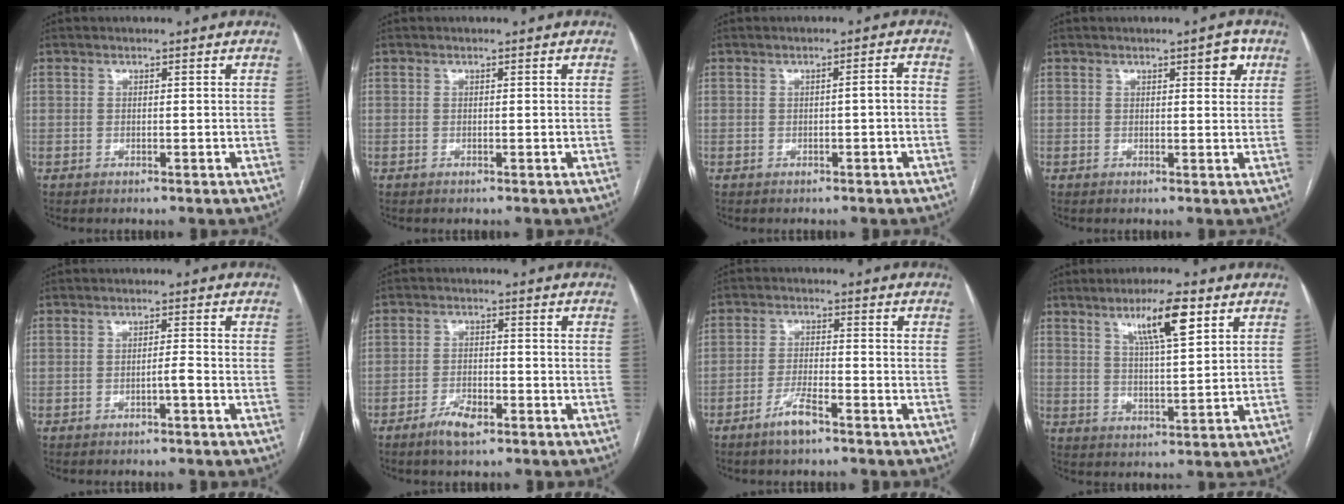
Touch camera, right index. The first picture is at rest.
{"total": 0.0}
{"total": 1.7, "force": [-0.4, 0.2, 1.6], "torque": [-0.022, 0.004, -0.004]}
{"total": 3.0, "force": [1.5, 0.9, 2.4], "torque": [-0.029, 0.000, 0.018]}
{"total": 1.4, "force": [-0.8, -0.2, 1.1], "torque": [-0.019, 0.001, -0.013]}
{"total": 4.1, "force": [-2.7, 1.3, 2.8], "torque": [-0.058, 0.000, -0.047]}
{"total": 4.4, "force": [-3.2, 0.7, 3.0], "torque": [-0.063, -0.003, -0.058]}
{"total": 8.6, "force": [4.7, 0.9, 7.2], "torque": [-0.128, 0.003, 0.083]}